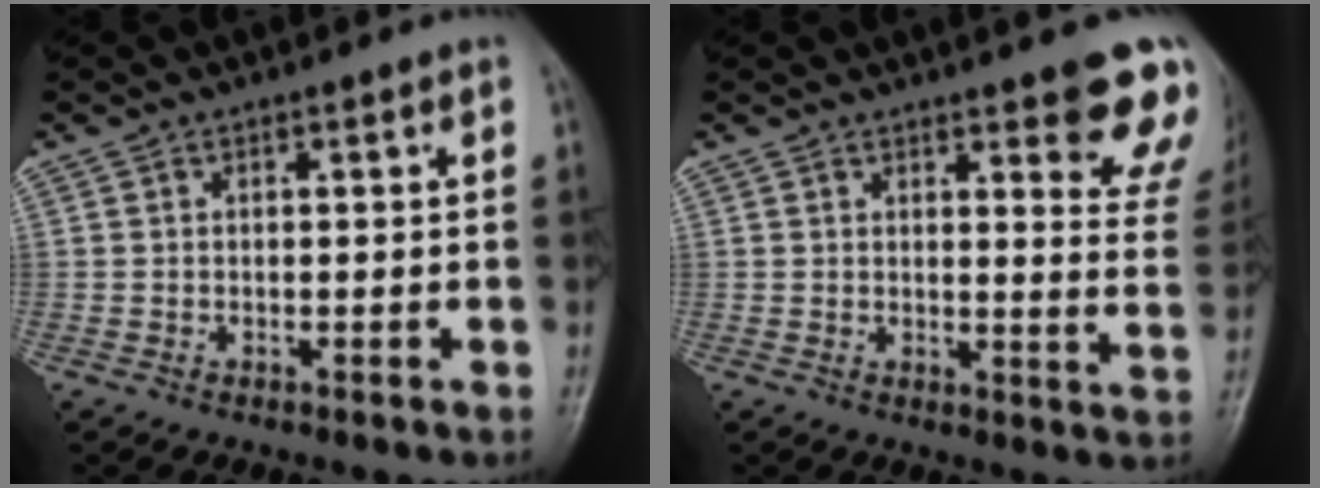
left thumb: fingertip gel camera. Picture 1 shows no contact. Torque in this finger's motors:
{"motor_torque": [2.45, 2.56, 1.32, -1.45, 0.27]}